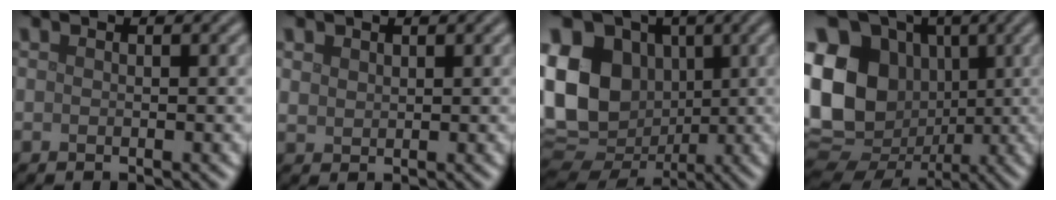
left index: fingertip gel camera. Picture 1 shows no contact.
{"total": 1.2, "force": [0.8, 0.8, 0.3], "torque": [-0.008, 0.000, 0.019]}
{"total": 15.5, "force": [1.0, 12.6, 9.0], "torque": [-0.196, 0.006, 0.015]}
{"total": 17.2, "force": [0.2, 14.5, 9.2], "torque": [-0.195, -0.005, -0.009]}